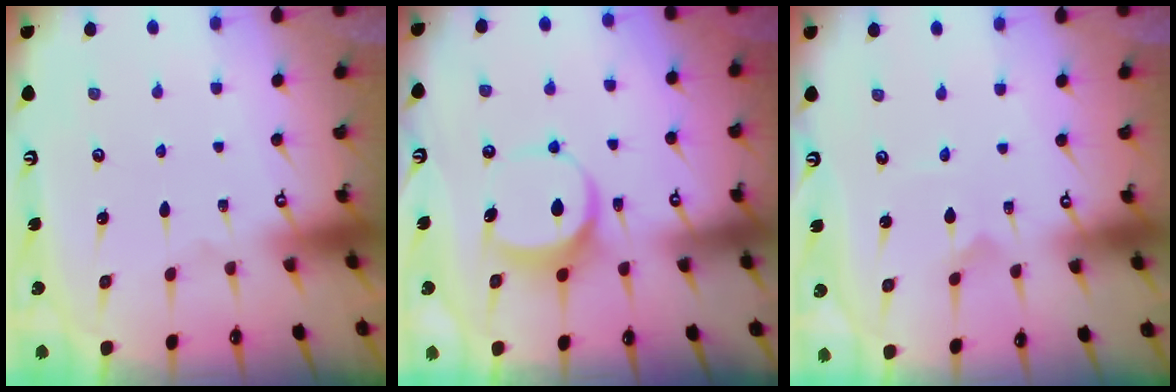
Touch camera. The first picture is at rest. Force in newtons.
{"total": 7.6, "press": 7.6, "slide": 0.5}
{"total": 1.2, "press": 1.2, "slide": 0.1}